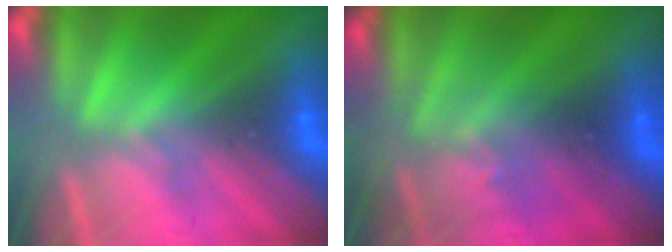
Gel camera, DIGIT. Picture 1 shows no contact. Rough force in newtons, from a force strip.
{"total": 2.9}